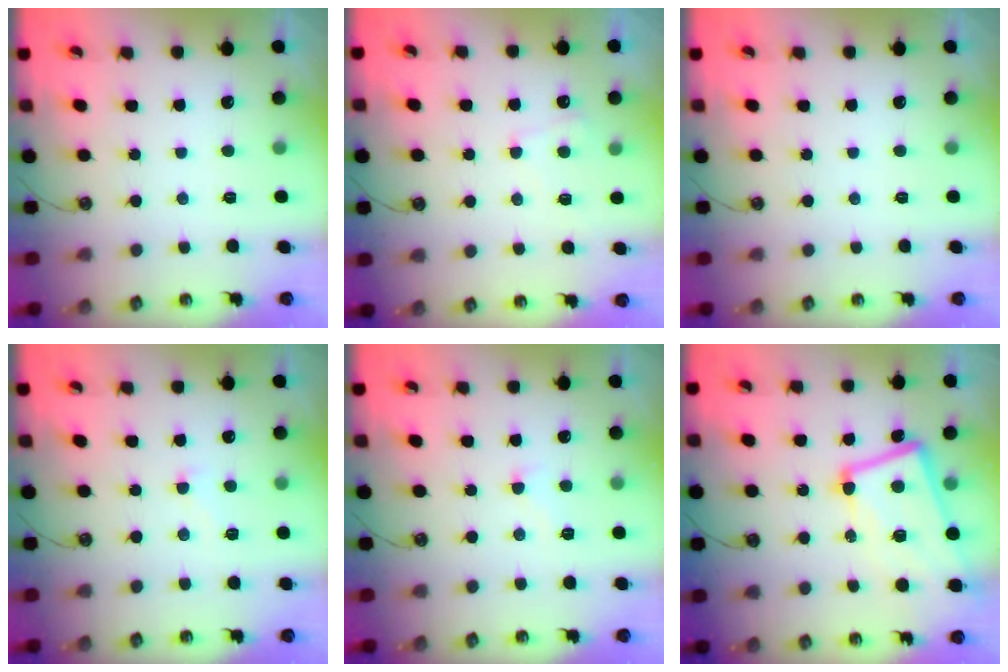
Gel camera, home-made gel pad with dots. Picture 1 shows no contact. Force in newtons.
{"total": 3.2, "press": 3.2, "slide": 0.7}
{"total": 0.0}
{"total": 4.1, "press": 4.0, "slide": 0.9}
{"total": 3.3, "press": 3.2, "slide": 0.6}
{"total": 10.9, "press": 10.7, "slide": 2.3}